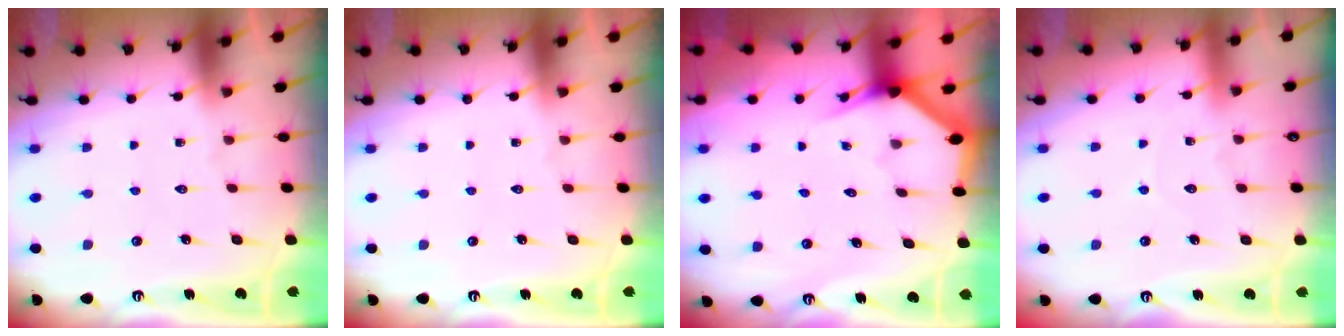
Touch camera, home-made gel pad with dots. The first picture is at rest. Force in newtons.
{"total": 0.0}
{"total": 3.1, "press": 3.1, "slide": 0.1}
{"total": 3.3, "press": 3.3, "slide": 0.3}